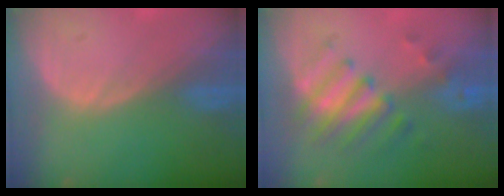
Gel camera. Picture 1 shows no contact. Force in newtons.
{"total": 7.9, "press": 6.9, "slide": 3.9}